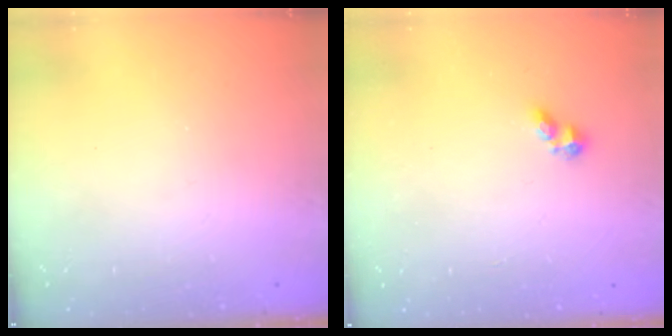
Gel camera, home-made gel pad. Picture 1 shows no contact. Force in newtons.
{"total": 1.8, "press": 1.7, "slide": 0.5}